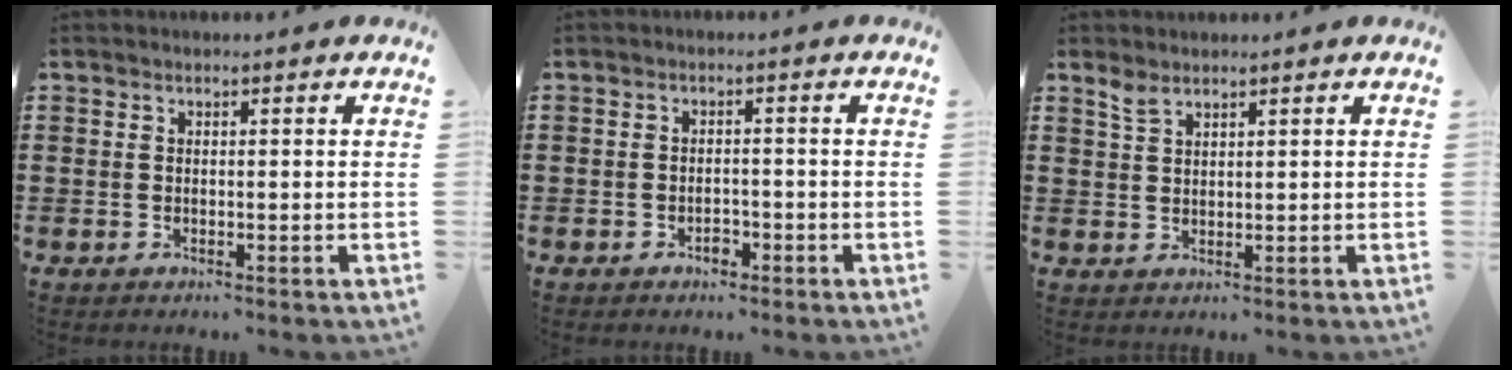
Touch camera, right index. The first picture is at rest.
{"total": 1.6, "force": [-1.1, 0.9, 0.7], "torque": [-0.019, -0.004, -0.023]}
{"total": 2.2, "force": [1.8, 0.7, 1.0], "torque": [-0.024, 0.001, 0.034]}